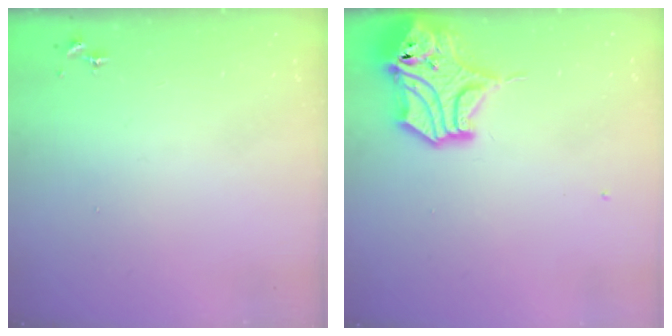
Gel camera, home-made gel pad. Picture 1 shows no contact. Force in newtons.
{"total": 14.8, "press": 14.7, "slide": 2.2}